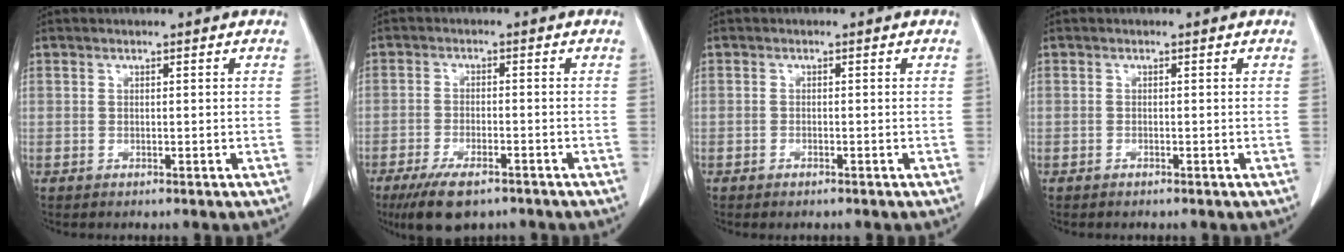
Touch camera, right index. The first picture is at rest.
{"total": 7.5, "force": [-5.2, 2.4, 4.7], "torque": [-0.088, -0.013, -0.086]}
{"total": 0.6, "force": [-0.4, 0.2, 0.4], "torque": [-0.011, -0.001, -0.004]}
{"total": 0.0}